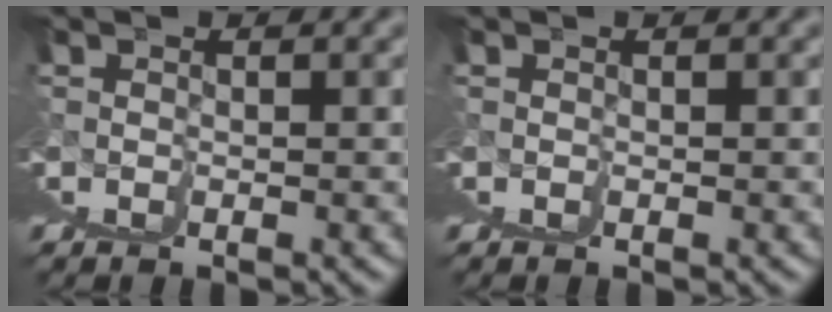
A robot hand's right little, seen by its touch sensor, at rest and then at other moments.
{"total": 0.0}